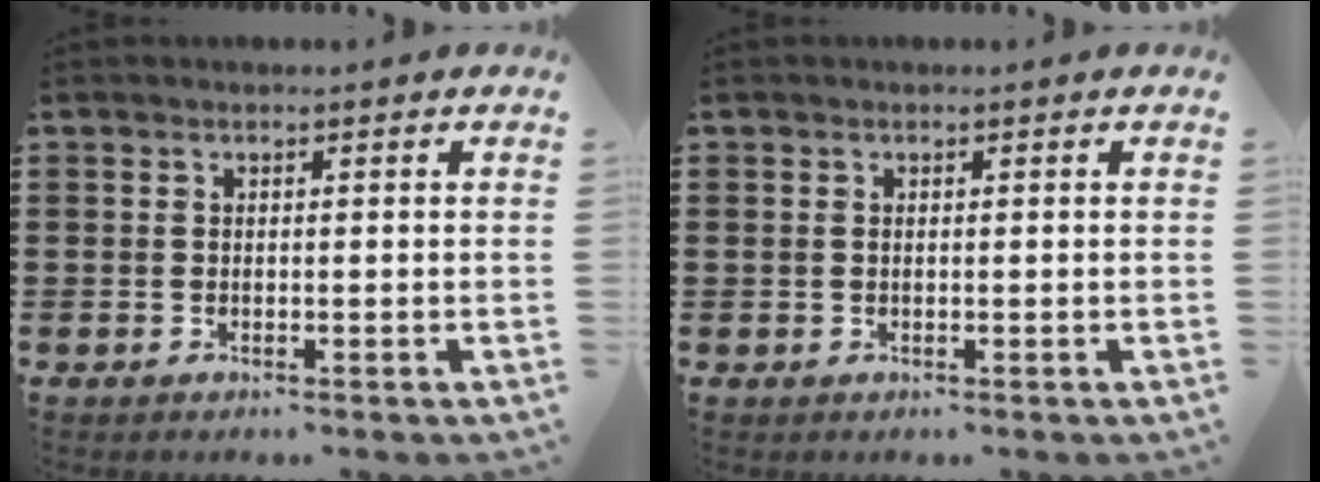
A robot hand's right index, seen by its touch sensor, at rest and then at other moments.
{"total": 0.0}